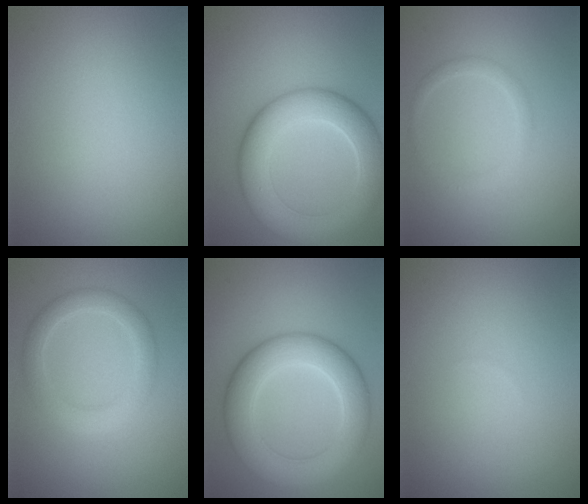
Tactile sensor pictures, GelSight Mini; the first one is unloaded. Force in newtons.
{"total": 7.8, "press": 7.8, "slide": 0.6}
{"total": 1.3, "press": 1.3, "slide": 0.1}
{"total": 3.2, "press": 3.2, "slide": 0.2}
{"total": 7.4, "press": 7.4, "slide": 0.2}
{"total": 0.0}